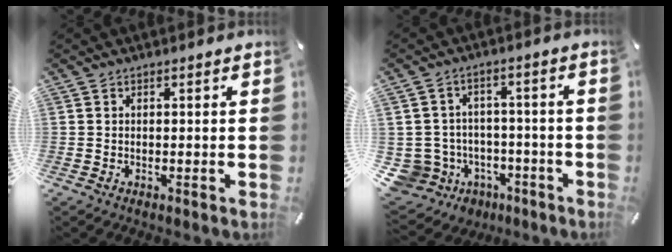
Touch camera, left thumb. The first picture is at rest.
{"total": 8.7, "force": [-3.1, 8.0, 1.2], "torque": [-0.052, 0.014, -0.052]}